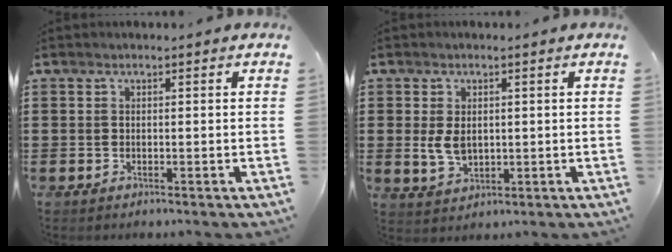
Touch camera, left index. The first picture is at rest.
{"total": 3.9, "force": [0.3, 2.5, 2.9], "torque": [-0.075, 0.001, 0.002]}